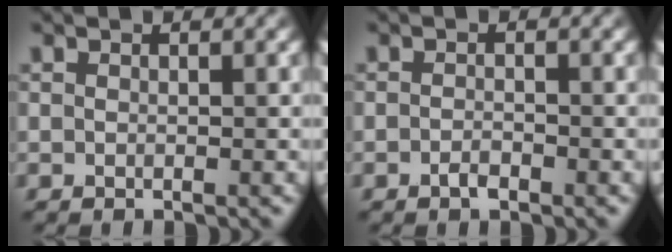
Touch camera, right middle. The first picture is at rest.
{"total": 1.1, "force": [-0.7, 0.5, 0.7], "torque": [-0.015, 0.000, -0.014]}